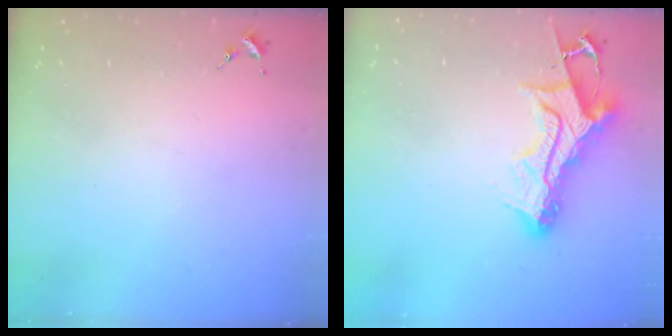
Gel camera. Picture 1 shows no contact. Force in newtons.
{"total": 13.9, "press": 13.8, "slide": 1.2}